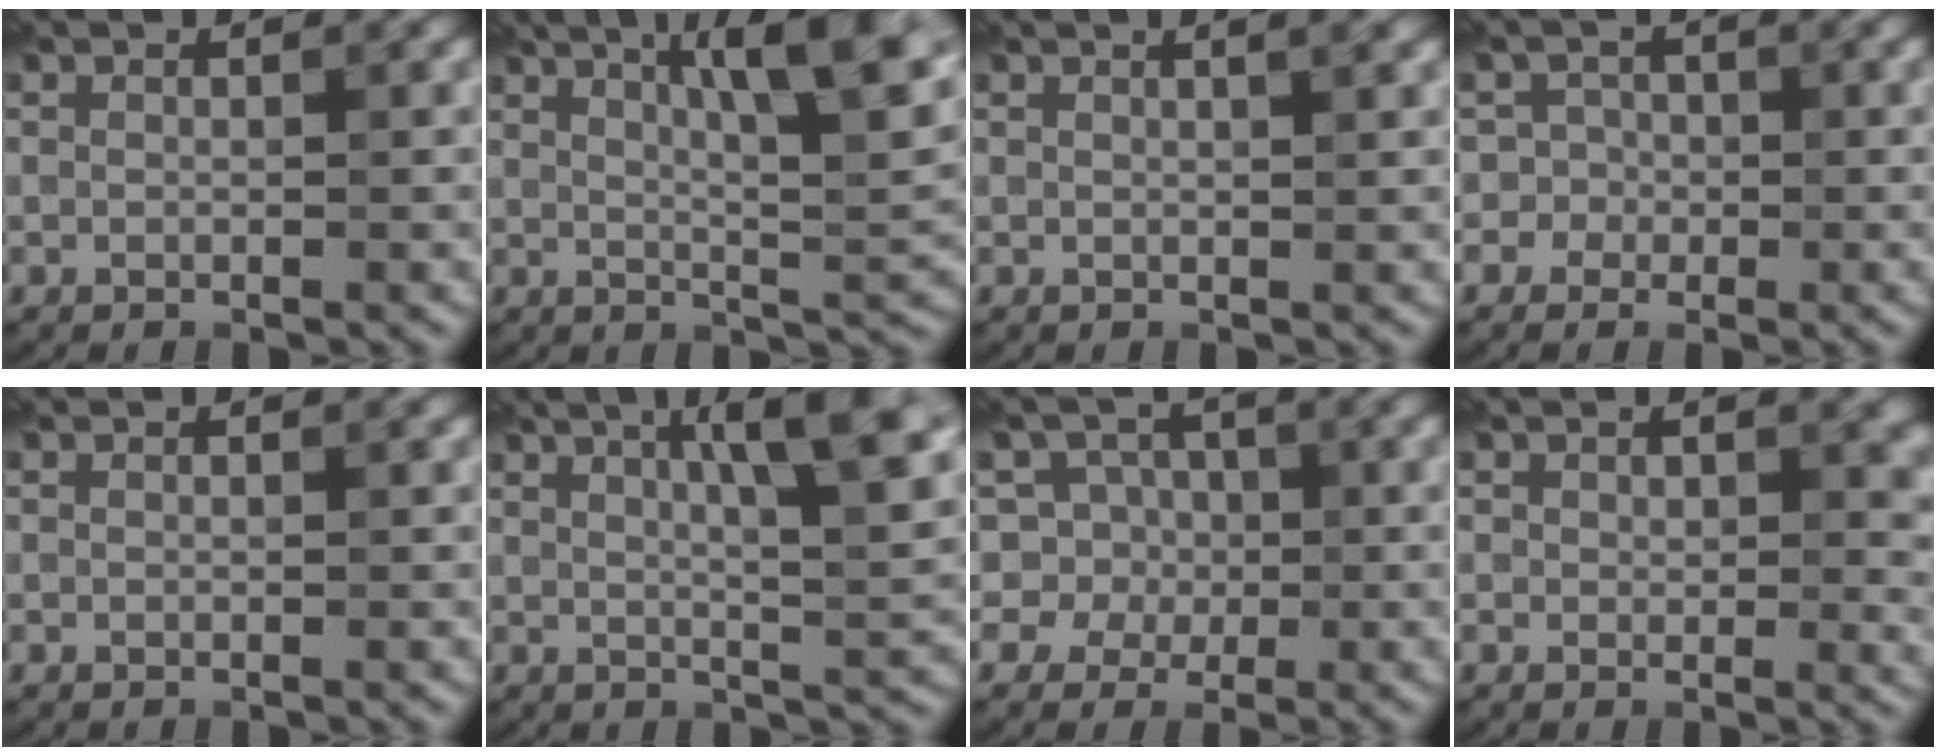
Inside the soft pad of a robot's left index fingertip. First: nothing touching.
{"total": 11.3, "force": [5.1, 2.8, 9.7], "torque": [-0.123, 0.018, 0.078]}
{"total": 3.5, "force": [1.8, 1.4, 2.6], "torque": [-0.008, 0.011, 0.001]}
{"total": 2.7, "force": [-1.2, 2.4, -0.2], "torque": [0.038, 0.012, -0.026]}
{"total": 0.0}
{"total": 10.4, "force": [4.3, 2.8, 9.0], "torque": [-0.106, 0.023, 0.061]}
{"total": 6.4, "force": [1.3, 6.0, 1.9], "torque": [-0.009, 0.035, -0.008]}
{"total": 2.7, "force": [1.1, 1.8, 1.7], "torque": [-0.021, -0.008, 0.017]}